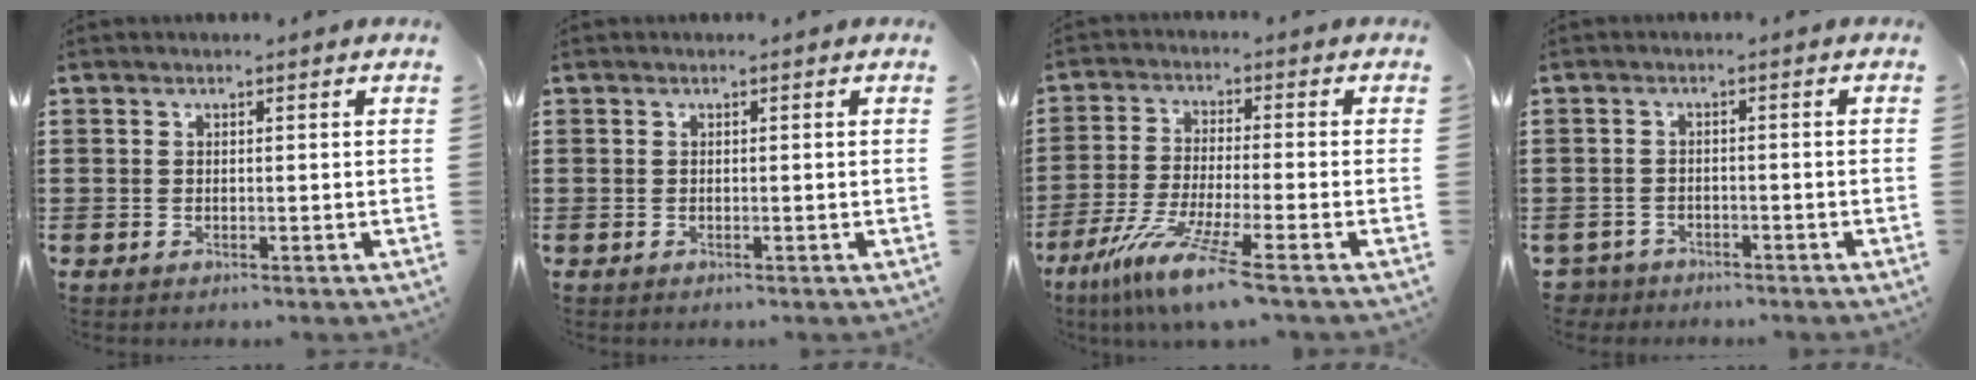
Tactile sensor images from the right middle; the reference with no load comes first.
{"total": 0.0}
{"total": 8.6, "force": [-6.3, -0.3, 5.9], "torque": [-0.127, -0.021, -0.123]}
{"total": 2.4, "force": [-2.3, 0.5, -0.3], "torque": [-0.005, -0.004, -0.051]}